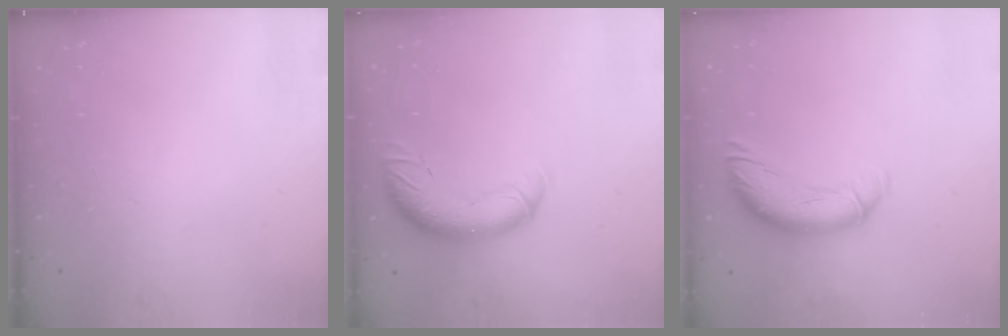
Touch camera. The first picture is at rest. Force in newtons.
{"total": 12.0, "press": 11.7, "slide": 3.0}
{"total": 12.6, "press": 12.4, "slide": 1.8}